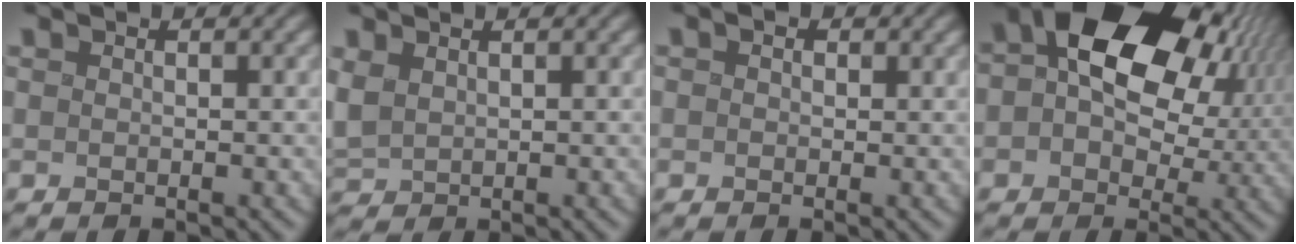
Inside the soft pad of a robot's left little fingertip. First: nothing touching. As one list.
[{"total": 3.1, "force": [0.5, 2.2, 2.1], "torque": [-0.058, 0.000, 0.007]}, {"total": 1.0, "force": [0.0, 0.8, 0.5], "torque": [-0.007, 0.008, -0.010]}, {"total": 17.6, "force": [5.0, 12.2, 11.7], "torque": [-0.182, 0.036, 0.078]}]